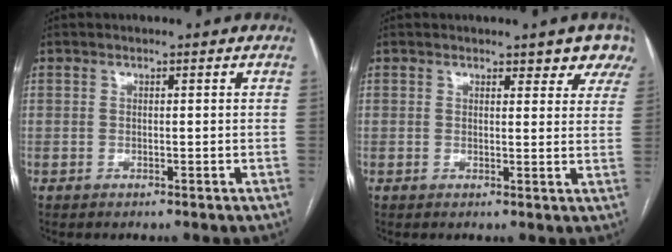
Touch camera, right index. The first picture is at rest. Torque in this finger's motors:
{"motor_torque": [0.08, 0.05, 0.04, 0.02]}